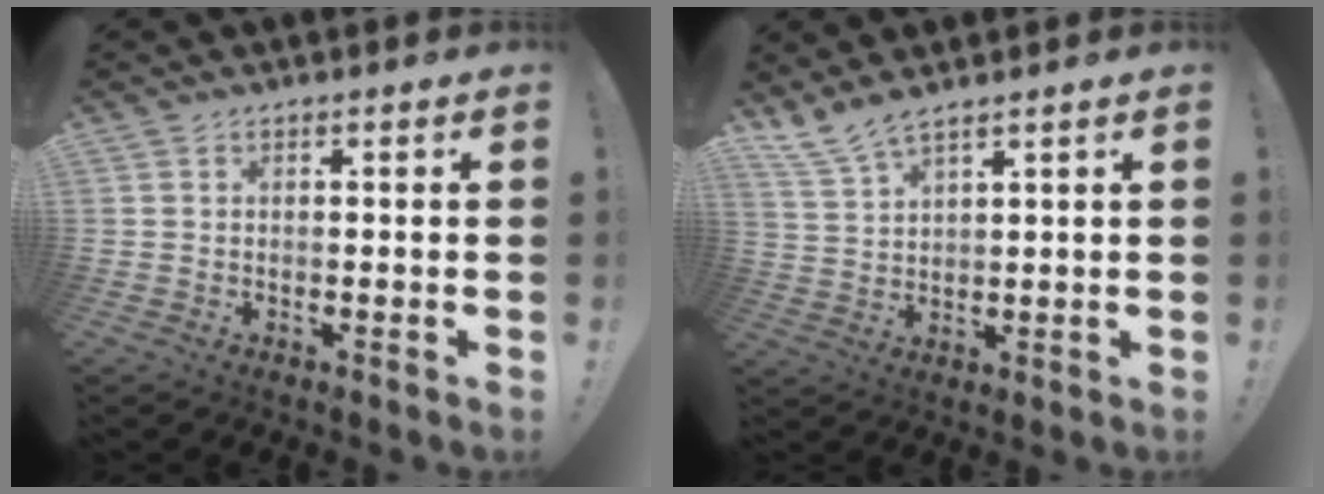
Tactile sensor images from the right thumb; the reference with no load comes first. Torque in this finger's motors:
{"motor_torque": [-0.01, 0.02, 0.07, 0.05, 0.00]}